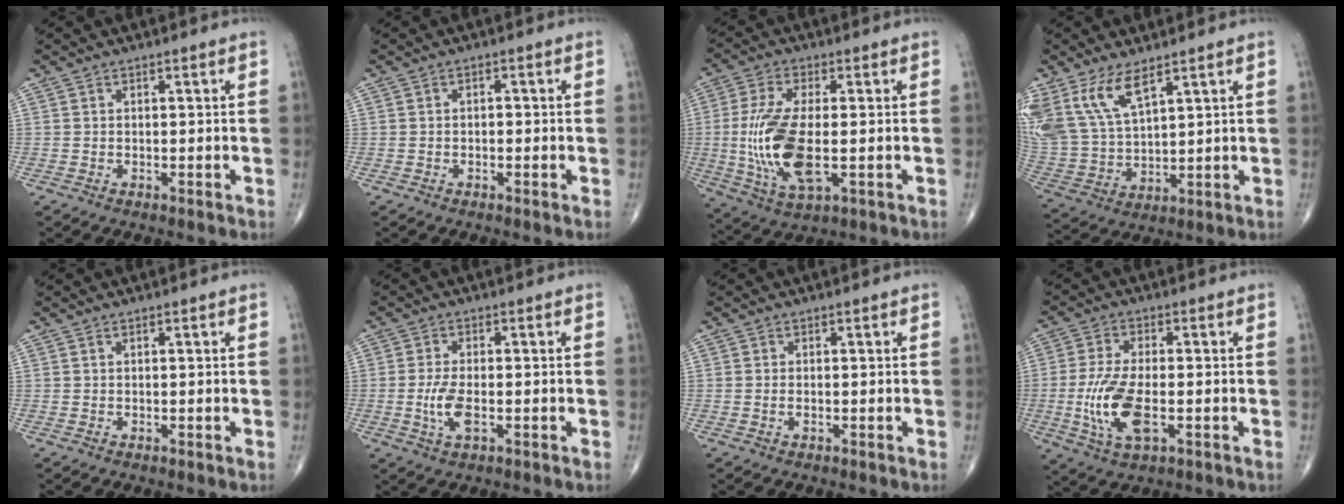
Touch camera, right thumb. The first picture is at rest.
{"total": 0.9, "force": [-0.2, 0.6, 0.6], "torque": [-0.002, 0.003, -0.006]}
{"total": 14.2, "force": [-1.4, 5.7, 13.0], "torque": [-0.282, -0.011, -0.021]}
{"total": 12.2, "force": [7.4, 5.1, 8.3], "torque": [-0.169, -0.026, 0.167]}
{"total": 0.0}
{"total": 5.1, "force": [-1.1, 2.1, 4.5], "torque": [-0.099, -0.001, -0.019]}
{"total": 0.6, "force": [-0.1, 0.3, 0.6], "torque": [-0.012, -0.001, 0.000]}
{"total": 10.7, "force": [-2.2, 4.6, 9.5], "torque": [-0.207, -0.003, -0.038]}